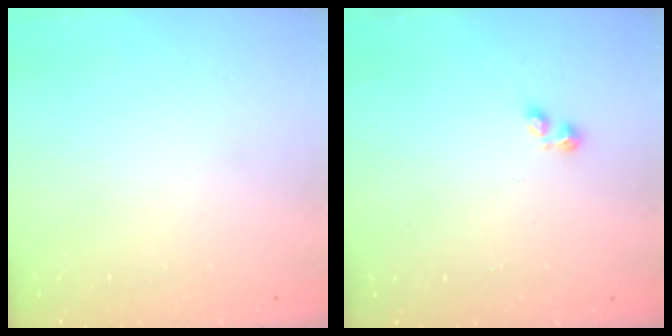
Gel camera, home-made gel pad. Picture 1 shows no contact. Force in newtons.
{"total": 0.7, "press": 0.7, "slide": 0.2}